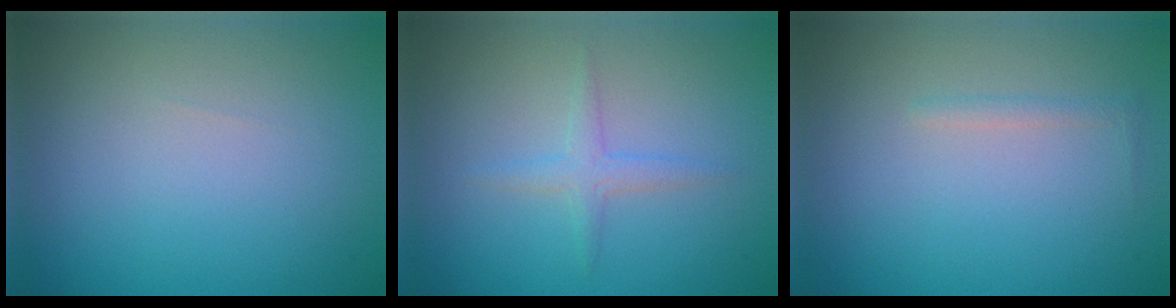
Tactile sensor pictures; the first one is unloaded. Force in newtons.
{"total": 1.5, "press": 1.5, "slide": 0.0}
{"total": 0.7, "press": 0.7, "slide": 0.0}